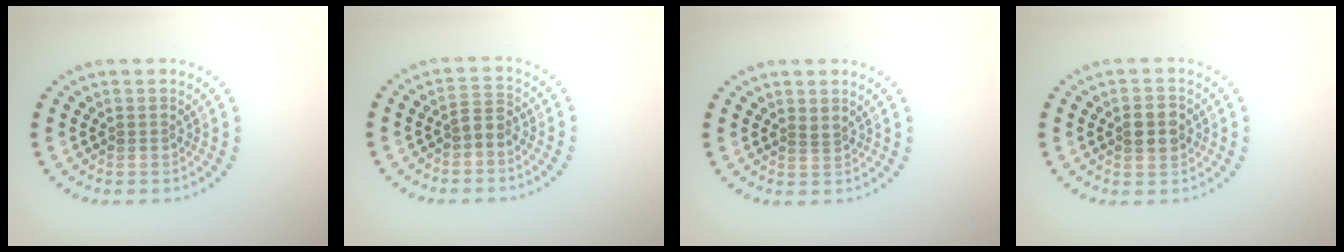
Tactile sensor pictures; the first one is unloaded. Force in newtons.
{"total": 1.5, "press": 1.3, "slide": 0.7}
{"total": 0.6, "press": 0.4, "slide": 0.5}
{"total": 2.7, "press": 2.7, "slide": 0.0}